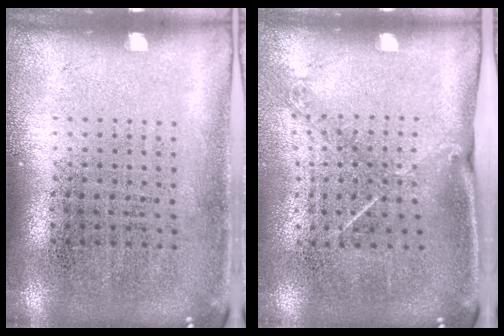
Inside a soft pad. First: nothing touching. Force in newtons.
{"total": 1.4, "press": 1.0, "slide": 1.0}